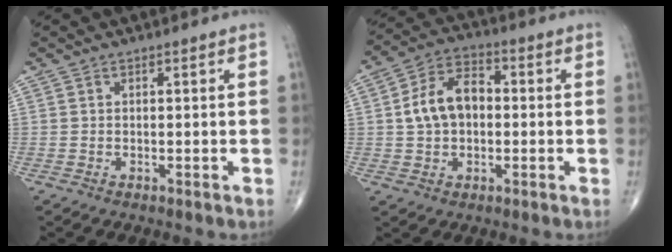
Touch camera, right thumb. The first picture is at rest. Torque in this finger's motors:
{"motor_torque": [-0.16, 0.73, 0.35, 0.04, 0.27]}